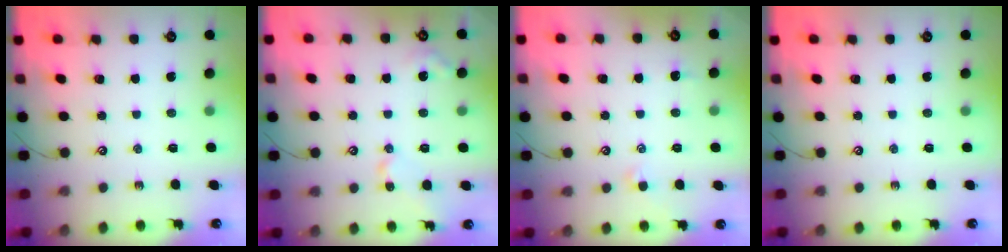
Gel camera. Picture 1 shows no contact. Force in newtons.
{"total": 4.2, "press": 4.2, "slide": 0.2}
{"total": 0.8, "press": 0.7, "slide": 0.4}
{"total": 0.0}